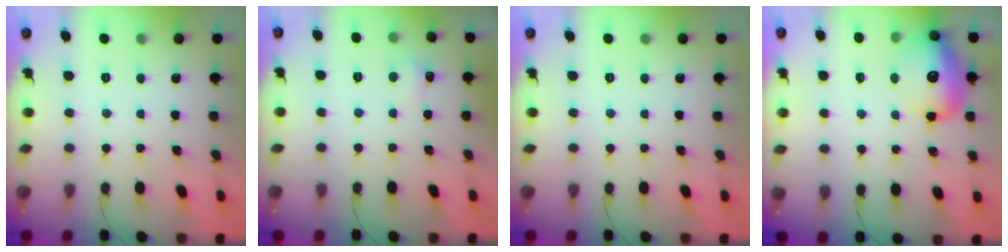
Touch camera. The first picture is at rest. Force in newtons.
{"total": 4.7, "press": 4.5, "slide": 1.5}
{"total": 0.0}
{"total": 14.3, "press": 13.9, "slide": 3.1}